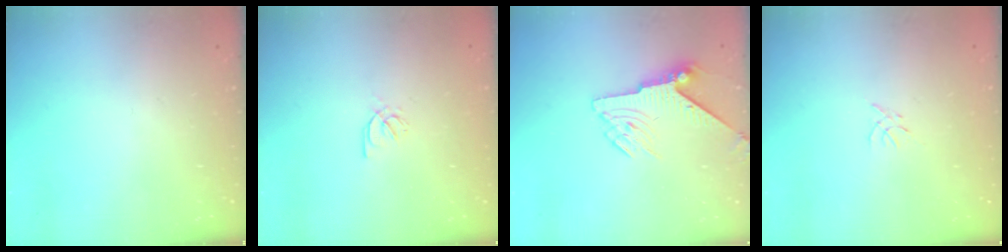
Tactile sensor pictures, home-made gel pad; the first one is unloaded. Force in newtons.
{"total": 2.1, "press": 2.1, "slide": 0.2}
{"total": 7.0, "press": 6.9, "slide": 1.1}
{"total": 0.0}